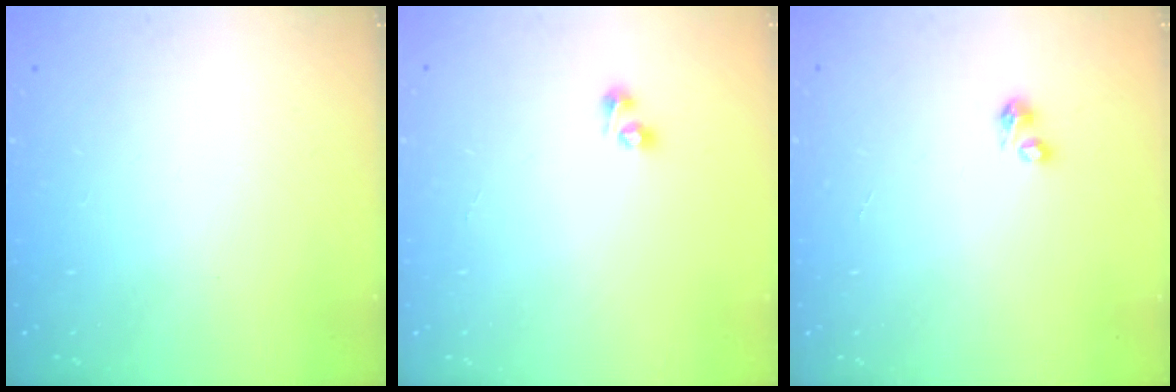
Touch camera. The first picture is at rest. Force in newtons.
{"total": 3.0, "press": 2.7, "slide": 1.3}
{"total": 2.8, "press": 2.8, "slide": 0.4}